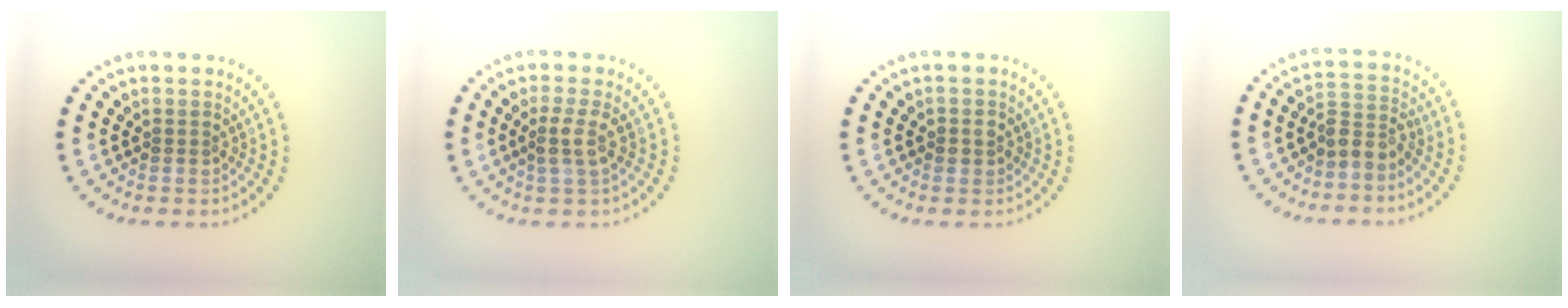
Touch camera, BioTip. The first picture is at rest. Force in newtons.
{"total": 2.0, "press": 1.6, "slide": 1.2}
{"total": 1.1, "press": 1.0, "slide": 0.3}
{"total": 2.5, "press": 2.0, "slide": 1.6}